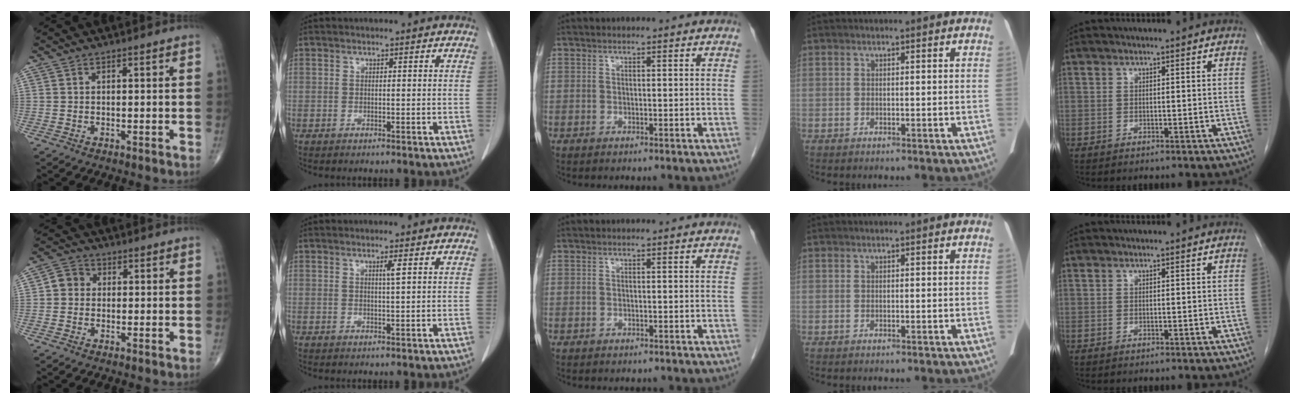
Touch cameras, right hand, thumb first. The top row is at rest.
{"thumb": {"total": 4.0, "force": [0.1, 3.6, 1.7], "torque": [-0.014, 0.010, -0.008]}, "index": {"total": 1.3, "force": [0.5, -0.3, 1.2], "torque": [-0.023, -0.003, 0.009]}, "middle": {"total": 2.0, "force": [-1.8, 0.7, 0.4], "torque": [-0.010, -0.002, -0.022]}}